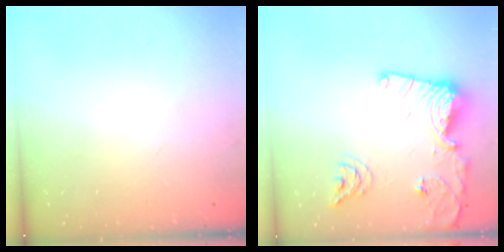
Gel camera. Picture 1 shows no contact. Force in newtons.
{"total": 16.5, "press": 16.5, "slide": 1.7}